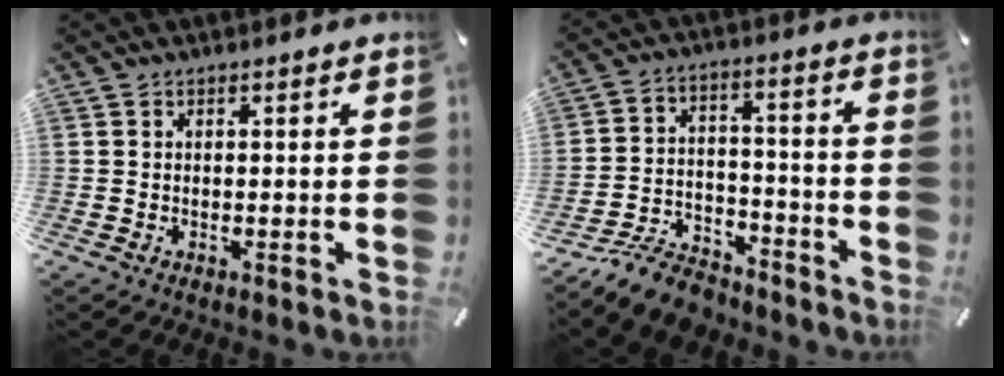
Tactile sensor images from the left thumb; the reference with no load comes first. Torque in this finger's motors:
{"motor_torque": [-0.26, 0.30, 0.02, 0.17, 0.00]}